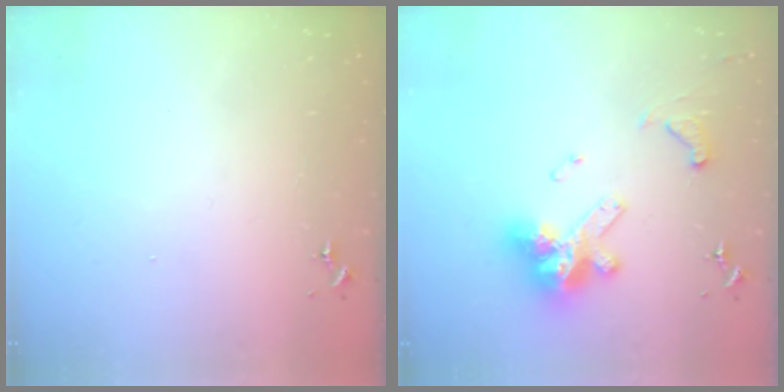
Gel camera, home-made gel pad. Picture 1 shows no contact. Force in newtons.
{"total": 15.0, "press": 15.0, "slide": 0.9}